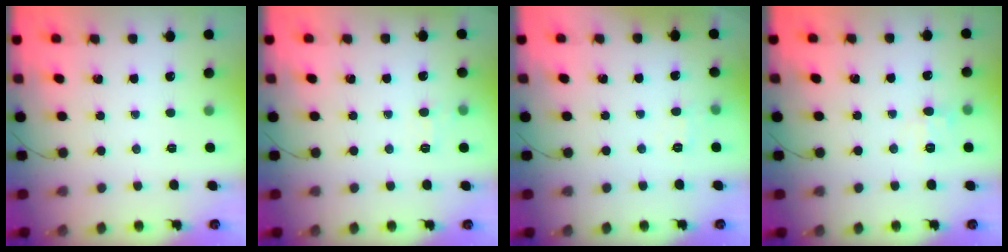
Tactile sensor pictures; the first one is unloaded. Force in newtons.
{"total": 5.6, "press": 5.3, "slide": 1.8}
{"total": 6.1, "press": 6.0, "slide": 1.4}
{"total": 7.1, "press": 6.9, "slide": 1.7}